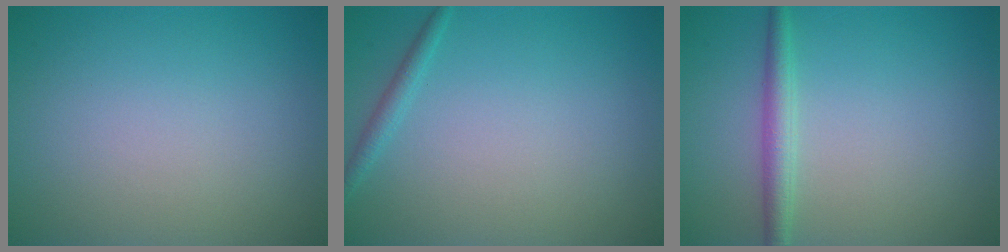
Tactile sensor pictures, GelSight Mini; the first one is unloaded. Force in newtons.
{"total": 1.1, "press": 1.1, "slide": 0.0}
{"total": 2.1, "press": 2.1, "slide": 0.0}